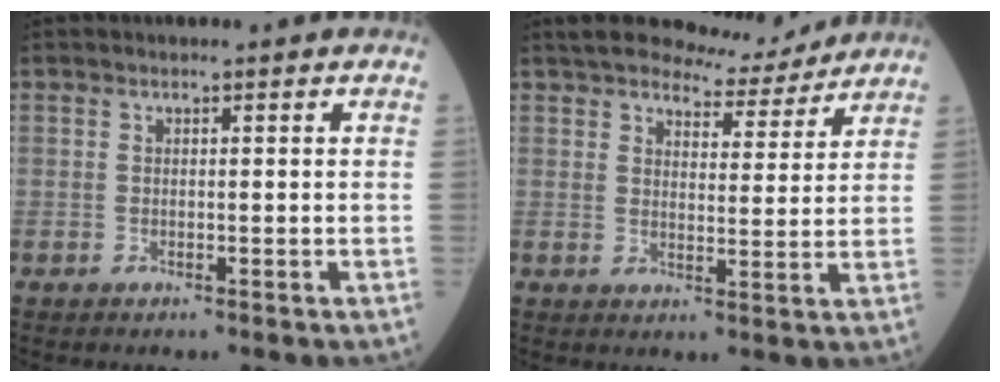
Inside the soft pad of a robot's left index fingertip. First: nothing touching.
{"total": 7.2, "force": [6.8, 1.7, 1.6], "torque": [-0.030, 0.006, 0.098]}